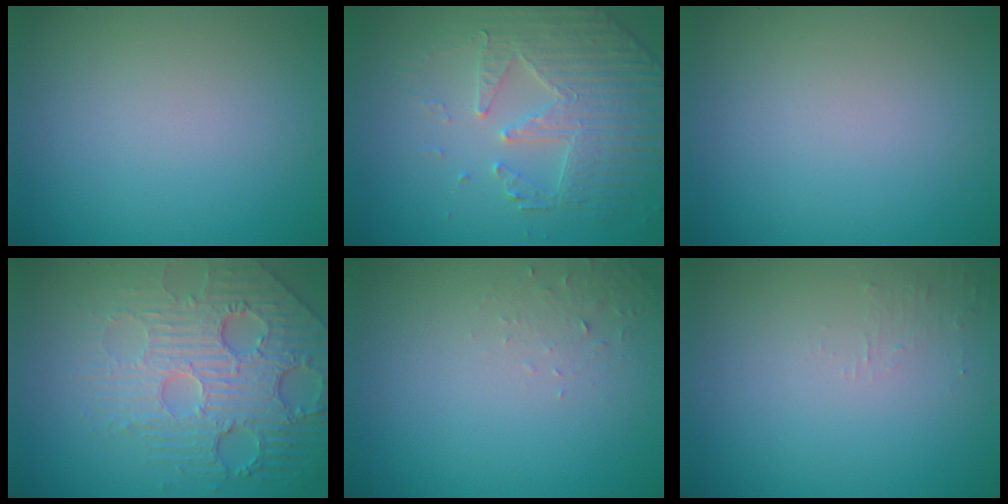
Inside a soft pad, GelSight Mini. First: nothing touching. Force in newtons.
{"total": 4.4, "press": 4.2, "slide": 1.4}
{"total": 0.0}
{"total": 6.9, "press": 5.3, "slide": 4.4}
{"total": 1.2, "press": 1.2, "slide": 0.1}
{"total": 0.9, "press": 0.9, "slide": 0.1}